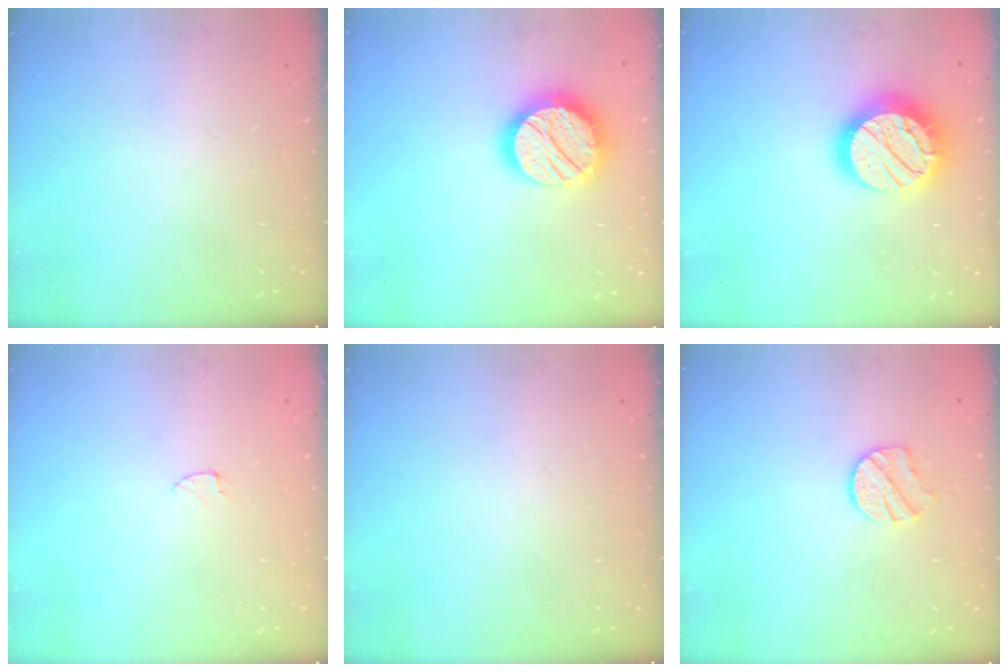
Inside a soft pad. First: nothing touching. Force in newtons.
{"total": 17.3, "press": 17.2, "slide": 1.0}
{"total": 18.2, "press": 18.1, "slide": 1.1}
{"total": 2.5, "press": 2.5, "slide": 0.2}
{"total": 0.0}
{"total": 9.5, "press": 9.5, "slide": 0.7}